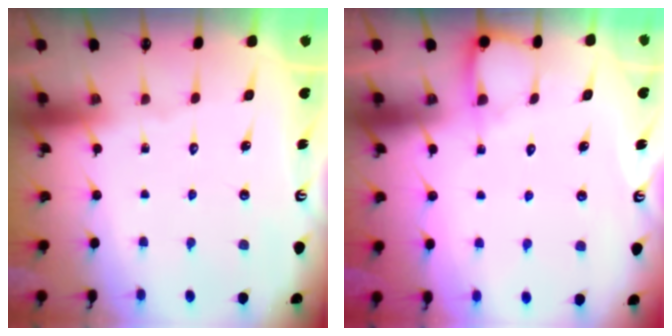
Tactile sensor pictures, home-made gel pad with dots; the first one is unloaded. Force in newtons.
{"total": 4.2, "press": 4.2, "slide": 0.6}